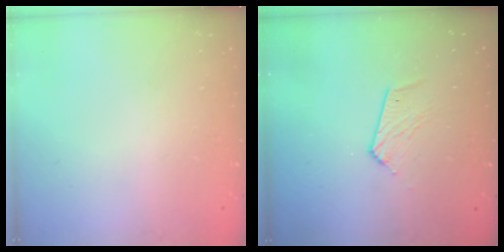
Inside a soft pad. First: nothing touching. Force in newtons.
{"total": 6.5, "press": 6.5, "slide": 0.3}